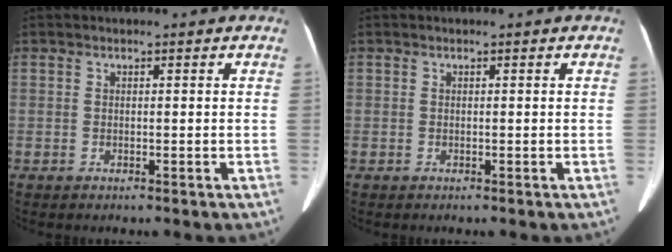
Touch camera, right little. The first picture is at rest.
{"total": 0.0}